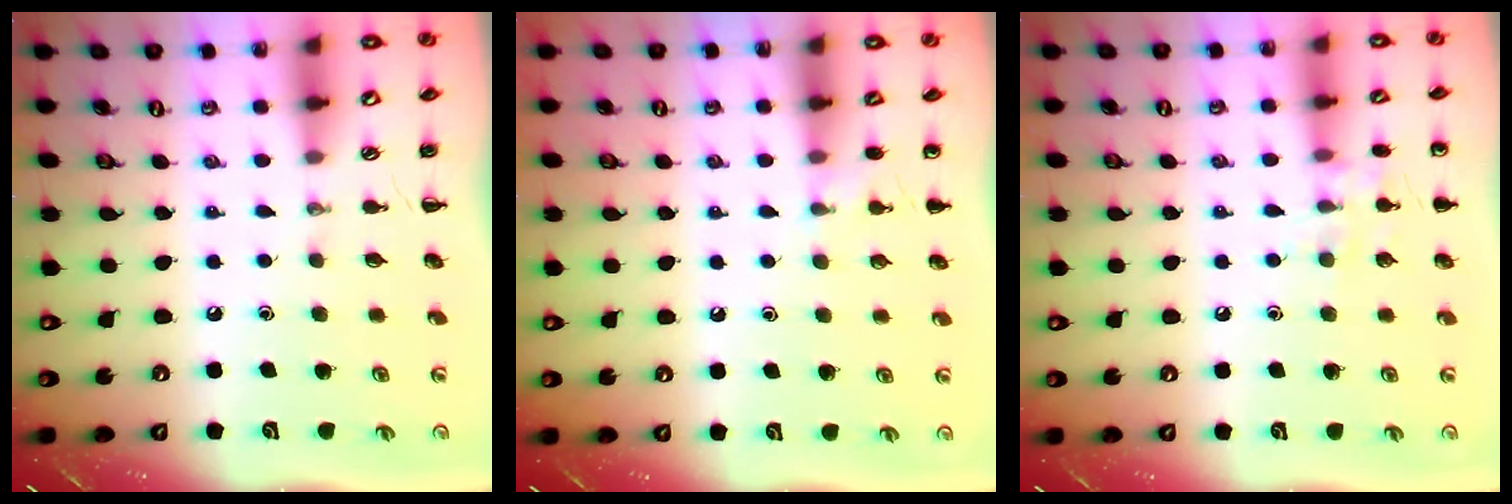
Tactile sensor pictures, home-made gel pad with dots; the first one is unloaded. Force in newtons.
{"total": 4.2, "press": 4.0, "slide": 1.3}
{"total": 7.9, "press": 7.7, "slide": 1.7}